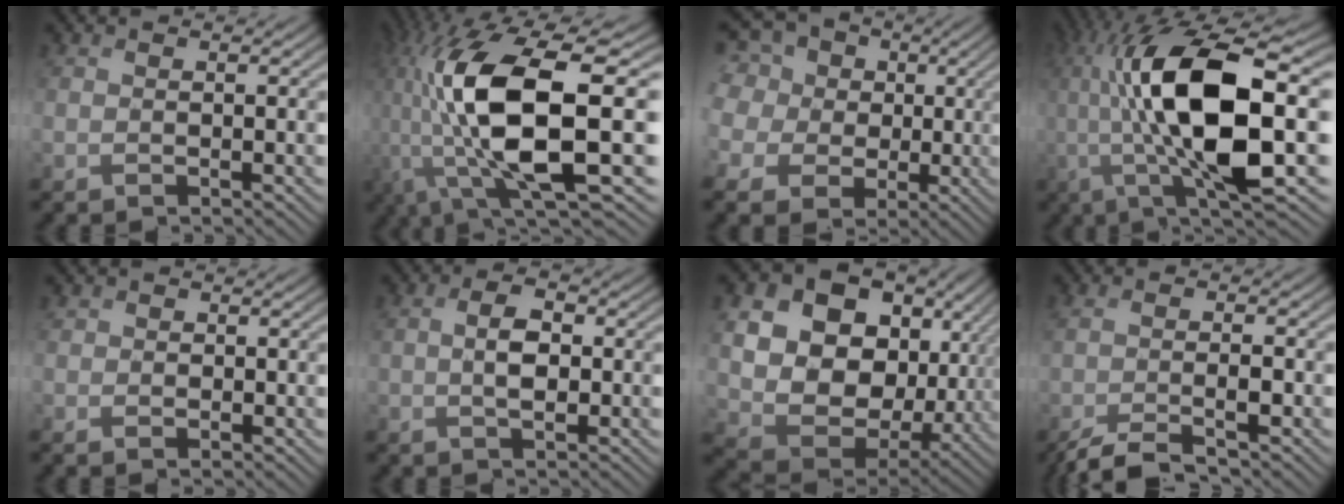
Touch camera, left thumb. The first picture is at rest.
{"total": 18.4, "force": [-1.5, 7.1, 17.0], "torque": [-0.341, -0.005, -0.026]}
{"total": 14.8, "force": [4.0, 13.0, 5.9], "torque": [-0.243, 0.022, 0.051]}
{"total": 16.6, "force": [0.1, 5.0, 15.8], "torque": [-0.296, 0.005, 0.005]}
{"total": 1.8, "force": [-0.1, 1.6, 0.7], "torque": [-0.008, -0.004, -0.003]}
{"total": 4.0, "force": [-0.1, 2.1, 3.4], "torque": [-0.070, 0.003, -0.003]}
{"total": 19.0, "force": [4.6, 14.9, 10.8], "torque": [-0.263, -0.008, 0.134]}
{"total": 4.9, "force": [-3.2, 0.9, 3.6], "torque": [-0.066, -0.001, -0.066]}